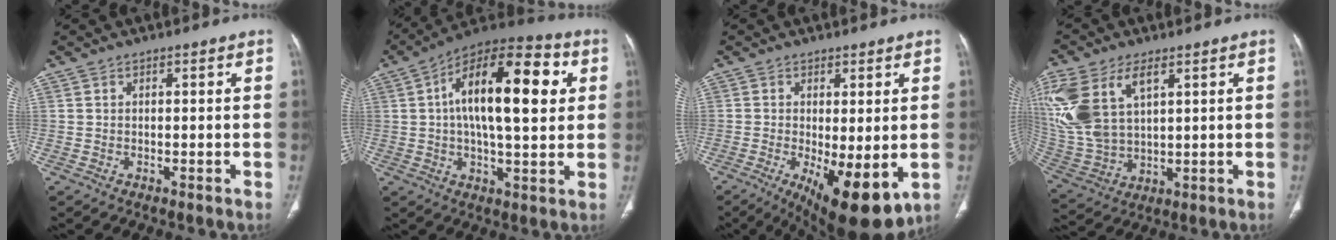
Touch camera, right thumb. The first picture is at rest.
{"total": 21.0, "force": [4.2, 8.6, 18.7], "torque": [-0.275, 0.018, 0.053]}
{"total": 12.6, "force": [-3.2, 4.5, 11.3], "torque": [-0.167, -0.028, -0.035]}
{"total": 18.1, "force": [7.0, 10.2, 13.2], "torque": [-0.308, -0.015, 0.145]}